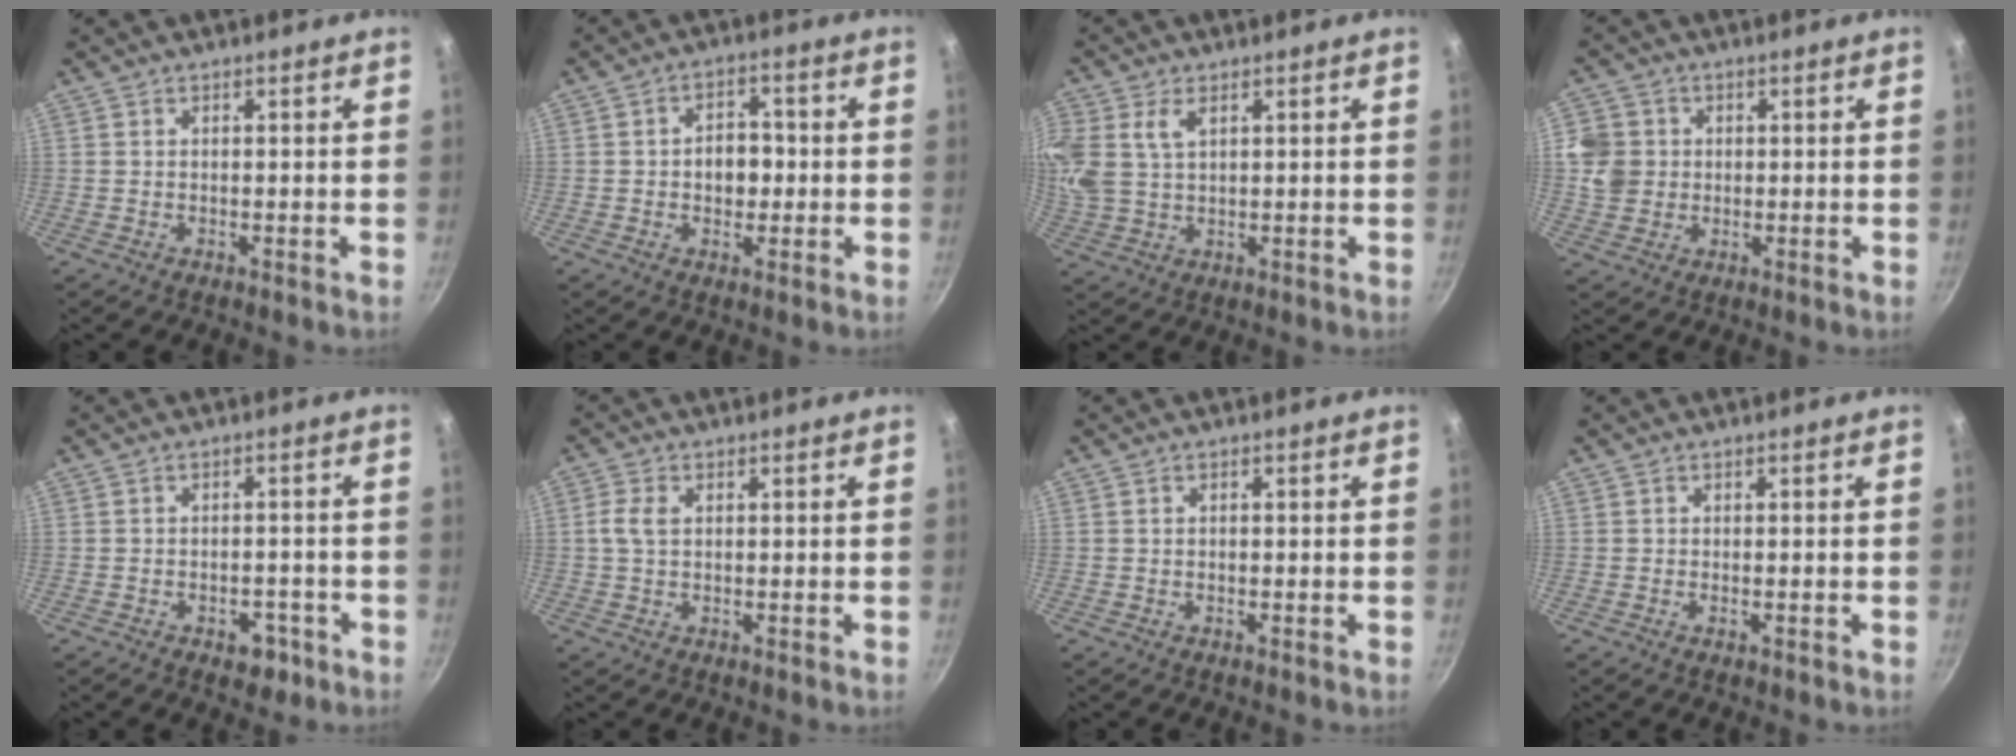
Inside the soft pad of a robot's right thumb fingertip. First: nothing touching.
{"total": 5.7, "force": [-0.3, 4.0, 4.0], "torque": [-0.036, 0.011, -0.009]}
{"total": 11.4, "force": [3.8, 7.4, 7.9], "torque": [-0.210, 0.002, 0.083]}
{"total": 6.8, "force": [0.5, 6.2, 2.7], "torque": [-0.036, 0.004, 0.008]}
{"total": 3.9, "force": [-2.2, 2.4, 2.2], "torque": [-0.013, 0.014, -0.028]}
{"total": 3.2, "force": [0.6, 2.0, 2.4], "torque": [-0.059, 0.006, 0.010]}
{"total": 0.0}
{"total": 0.6, "force": [-0.2, 0.2, 0.5], "torque": [-0.011, 0.001, -0.004]}